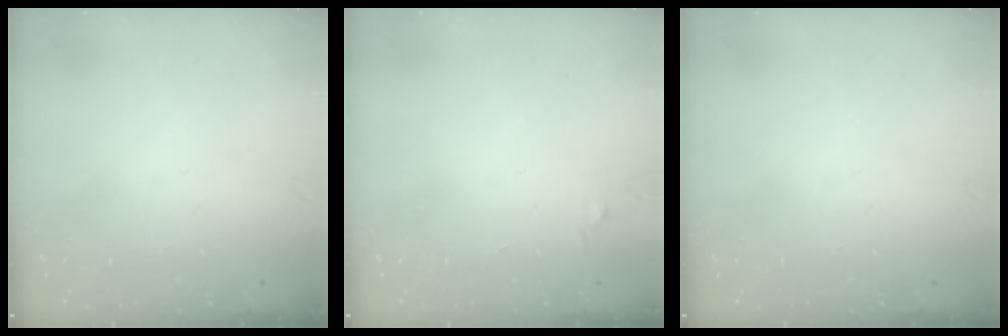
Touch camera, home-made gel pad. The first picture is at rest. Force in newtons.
{"total": 3.3, "press": 3.2, "slide": 0.5}
{"total": 0.0}